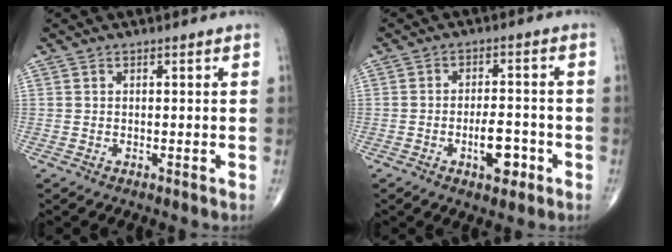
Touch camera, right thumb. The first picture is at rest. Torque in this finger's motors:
{"motor_torque": [1.82, 1.80, 1.66, -0.78, 0.58]}